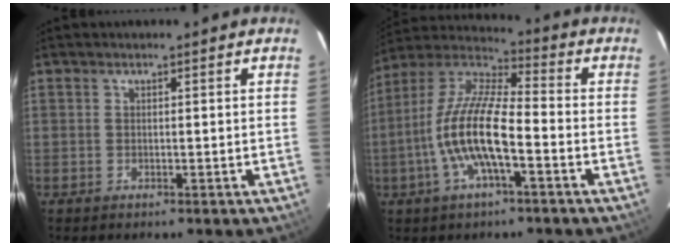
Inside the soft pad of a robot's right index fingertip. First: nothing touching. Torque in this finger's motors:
{"motor_torque": [0.72, -0.24, 1.06, 0.21]}